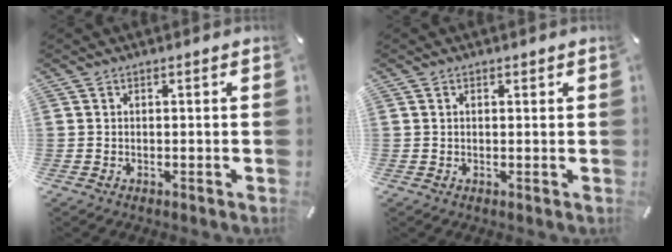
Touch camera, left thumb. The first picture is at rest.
{"total": 1.0, "force": [0.4, 0.6, 0.7], "torque": [-0.015, 0.002, 0.006]}